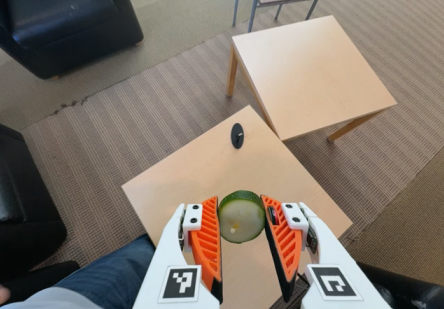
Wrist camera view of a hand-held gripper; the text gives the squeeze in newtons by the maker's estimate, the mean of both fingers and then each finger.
{"total": 13.0, "left": 13.6, "right": 12.3}